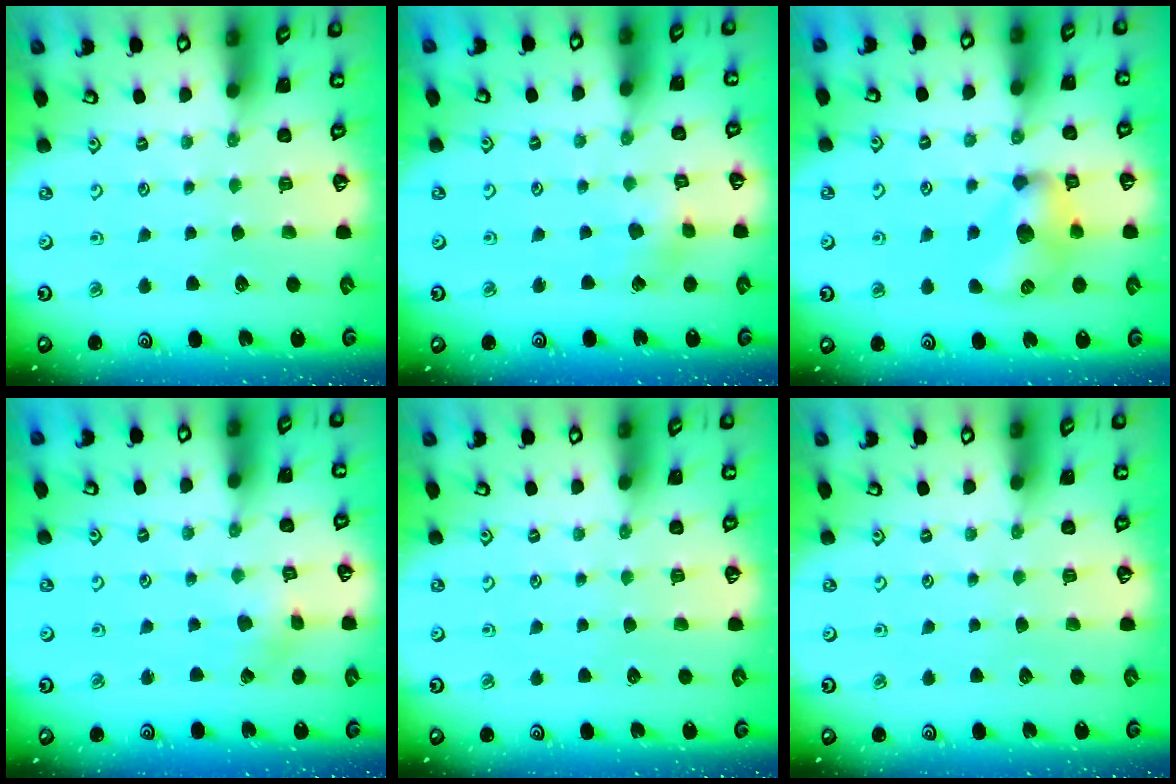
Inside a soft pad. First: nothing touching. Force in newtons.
{"total": 3.1, "press": 3.1, "slide": 0.4}
{"total": 12.7, "press": 12.7, "slide": 0.7}
{"total": 2.2, "press": 2.2, "slide": 0.1}
{"total": 0.0}
{"total": 0.0}